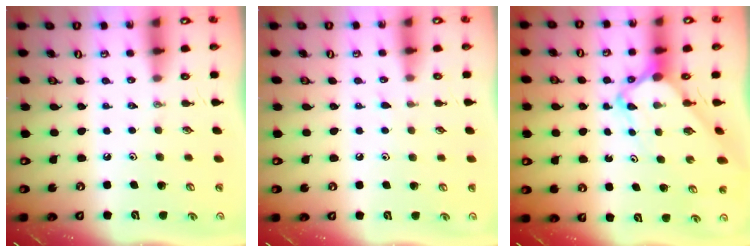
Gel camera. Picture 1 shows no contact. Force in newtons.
{"total": 3.8, "press": 3.8, "slide": 0.5}
{"total": 5.4, "press": 5.4, "slide": 0.6}